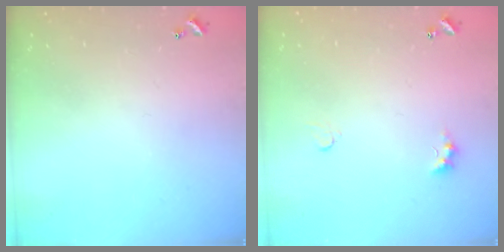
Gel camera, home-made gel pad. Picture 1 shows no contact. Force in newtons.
{"total": 2.8, "press": 2.8, "slide": 0.5}